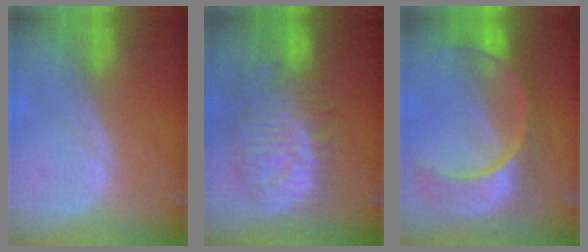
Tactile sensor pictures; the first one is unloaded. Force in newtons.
{"total": 12.1, "press": 11.0, "slide": 5.1}
{"total": 11.1, "press": 9.3, "slide": 6.1}